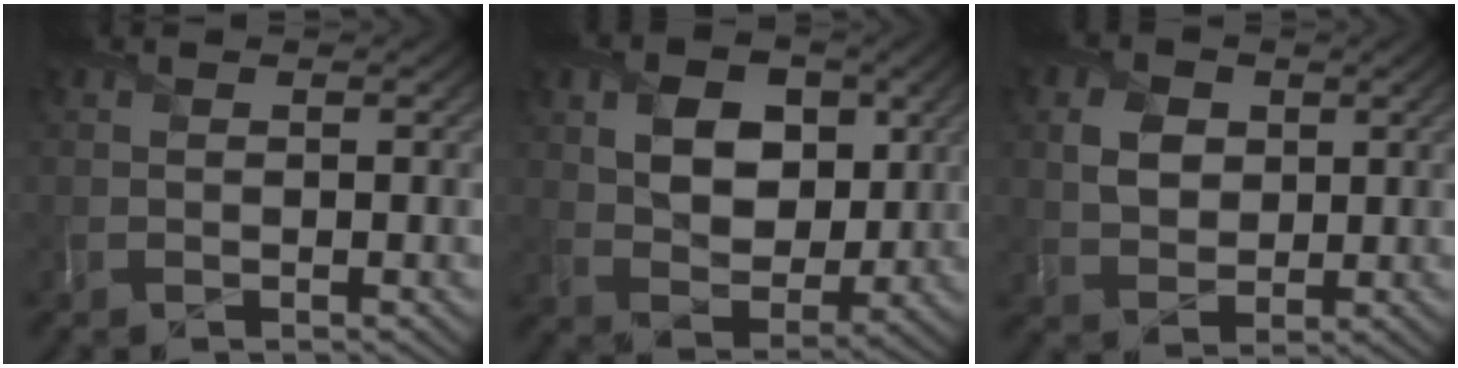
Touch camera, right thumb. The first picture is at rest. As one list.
[{"total": 9.0, "force": [2.8, 6.2, 5.8], "torque": [-0.113, -0.002, 0.039]}, {"total": 4.7, "force": [1.5, 3.7, 2.5], "torque": [-0.059, 0.003, 0.024]}]